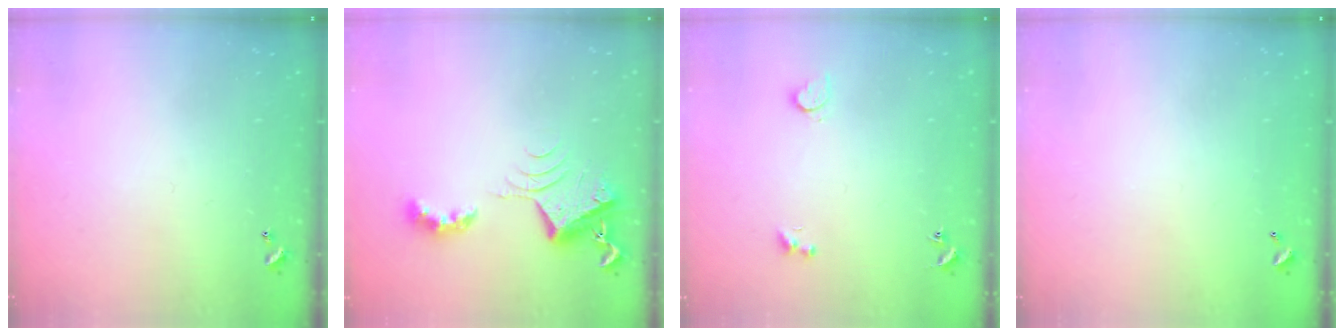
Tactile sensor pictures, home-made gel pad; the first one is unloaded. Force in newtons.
{"total": 7.4, "press": 7.4, "slide": 0.7}
{"total": 2.4, "press": 1.9, "slide": 1.4}
{"total": 2.9, "press": 2.9, "slide": 0.1}